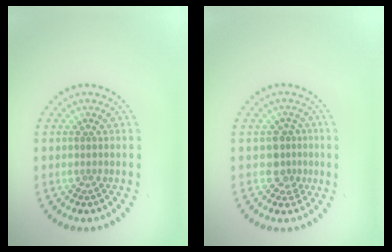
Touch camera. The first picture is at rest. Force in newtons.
{"total": 2.2, "press": 1.8, "slide": 1.3}